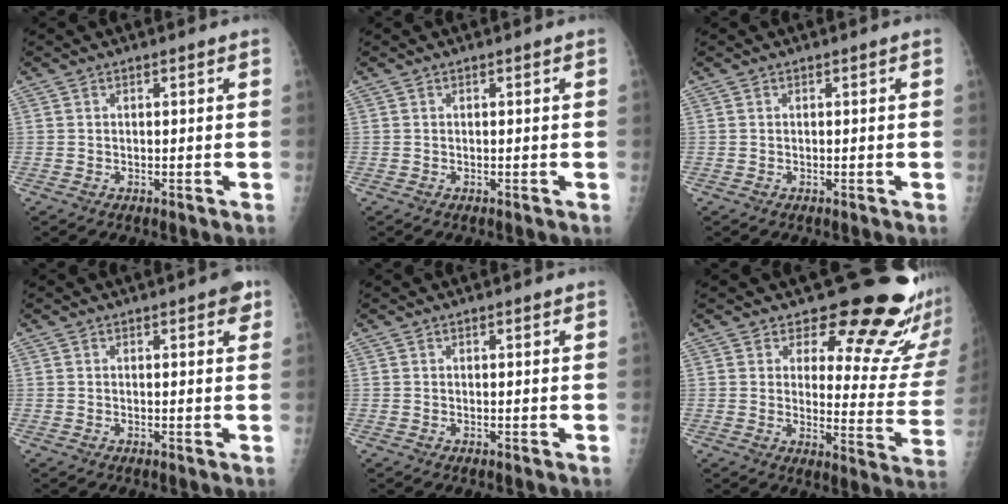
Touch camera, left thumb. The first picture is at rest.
{"total": 0.0}
{"total": 0.0}
{"total": 2.9, "force": [1.6, 1.1, 2.2], "torque": [-0.016, -0.002, 0.014]}
{"total": 0.6, "force": [0.4, 0.2, 0.4], "torque": [-0.008, -0.001, 0.005]}
{"total": 18.9, "force": [14.9, 6.7, 9.4], "torque": [-0.066, -0.128, 0.170]}